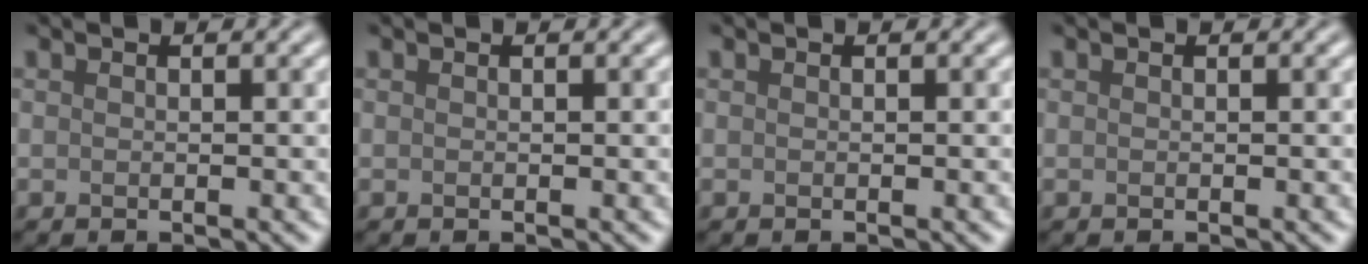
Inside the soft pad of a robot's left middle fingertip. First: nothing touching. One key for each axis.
{"total": 0.0}
{"total": 0.0}
{"total": 0.0}